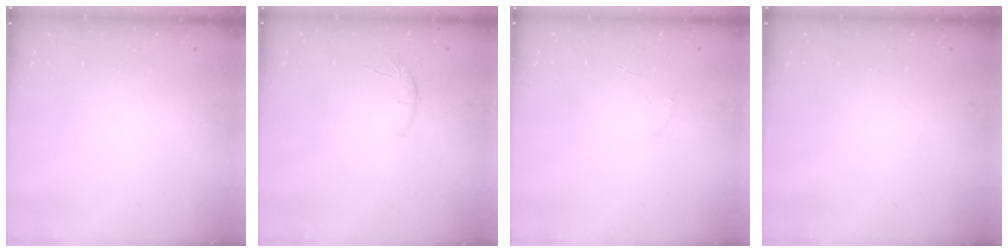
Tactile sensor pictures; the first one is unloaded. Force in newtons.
{"total": 6.0, "press": 5.8, "slide": 1.5}
{"total": 3.6, "press": 3.4, "slide": 1.1}
{"total": 0.0}